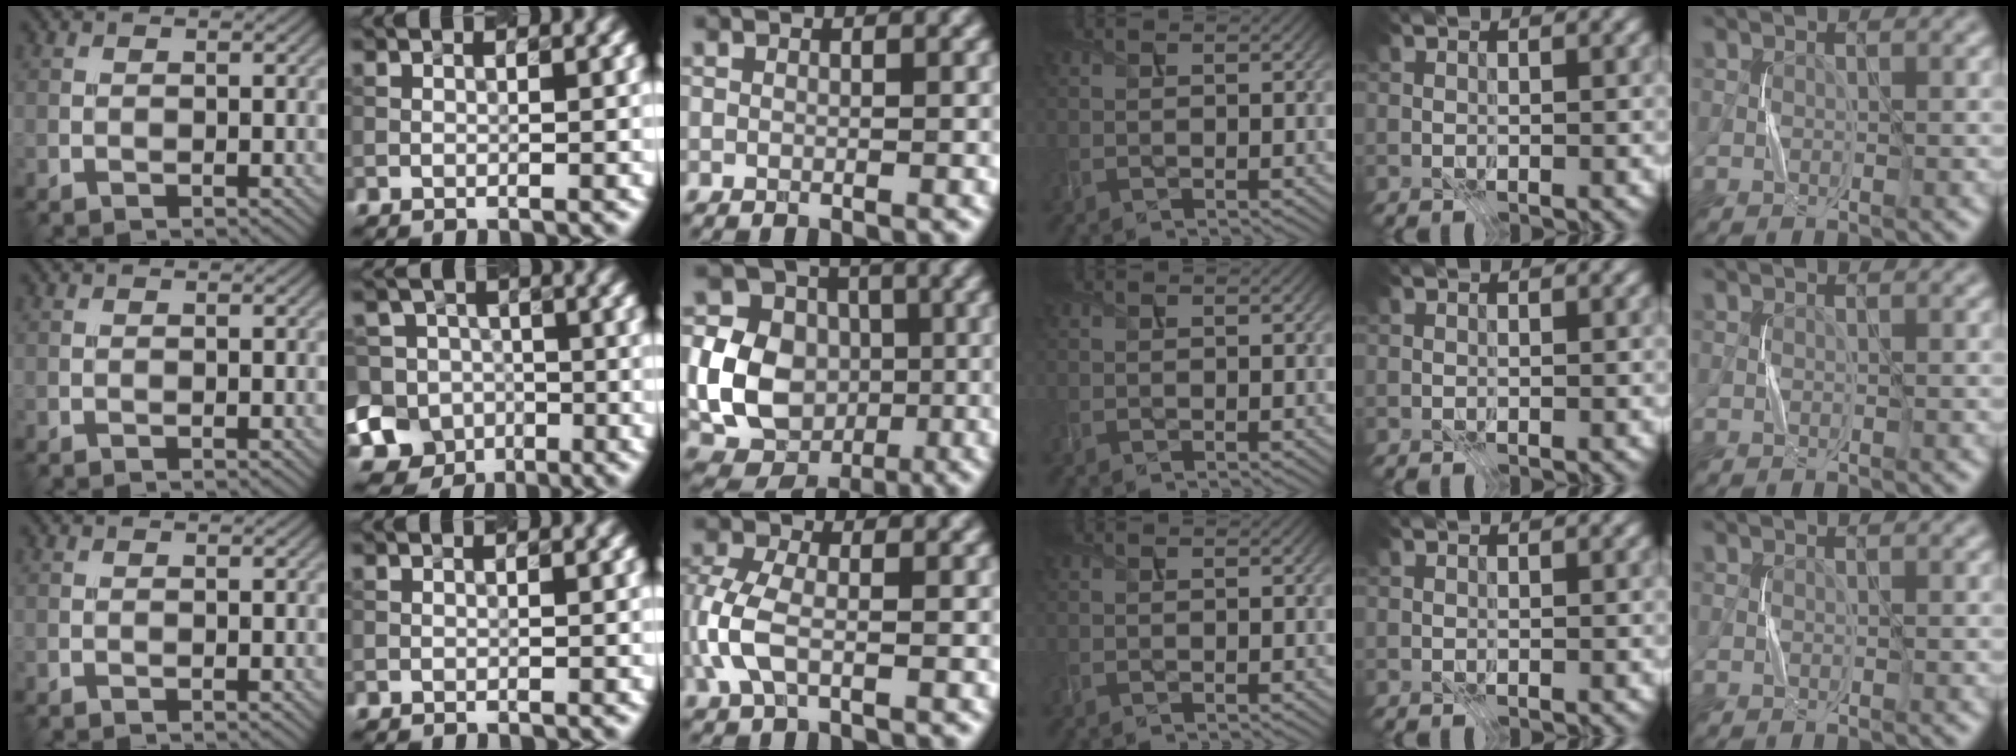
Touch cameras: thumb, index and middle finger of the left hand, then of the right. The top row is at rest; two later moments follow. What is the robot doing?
{"motion": "press", "object": "stapler"}